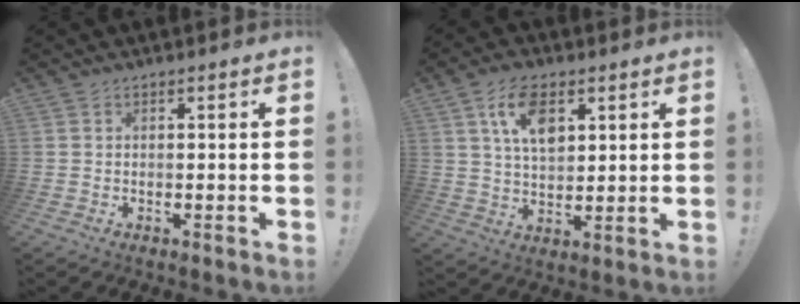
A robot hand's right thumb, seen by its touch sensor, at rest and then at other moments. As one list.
[{"total": 11.4, "force": [4.9, 6.6, 8.0], "torque": [-0.133, 0.001, 0.091]}]